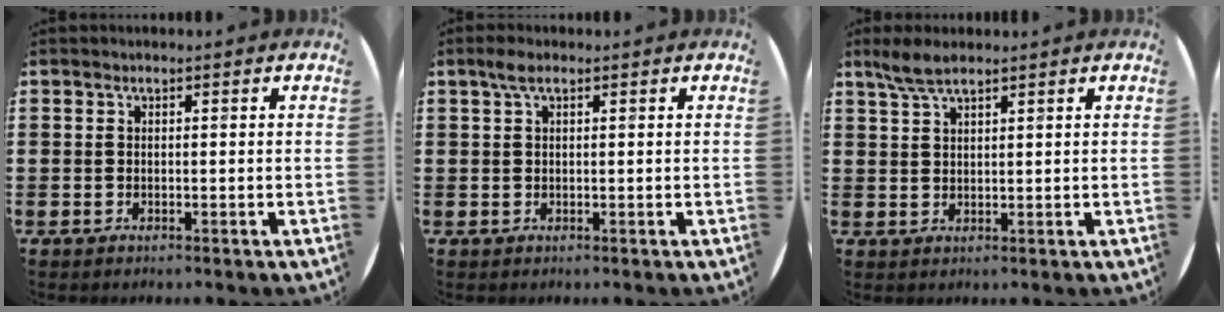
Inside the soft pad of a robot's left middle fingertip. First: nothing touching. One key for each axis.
{"total": 1.8, "fx": 0.9, "fy": 0.7, "fz": 1.3, "tx": -0.029, "ty": 0.005, "tz": 0.015}
{"total": 3.4, "fx": 2.7, "fy": 0.7, "fz": 1.9, "tx": -0.043, "ty": 0.006, "tz": 0.050}